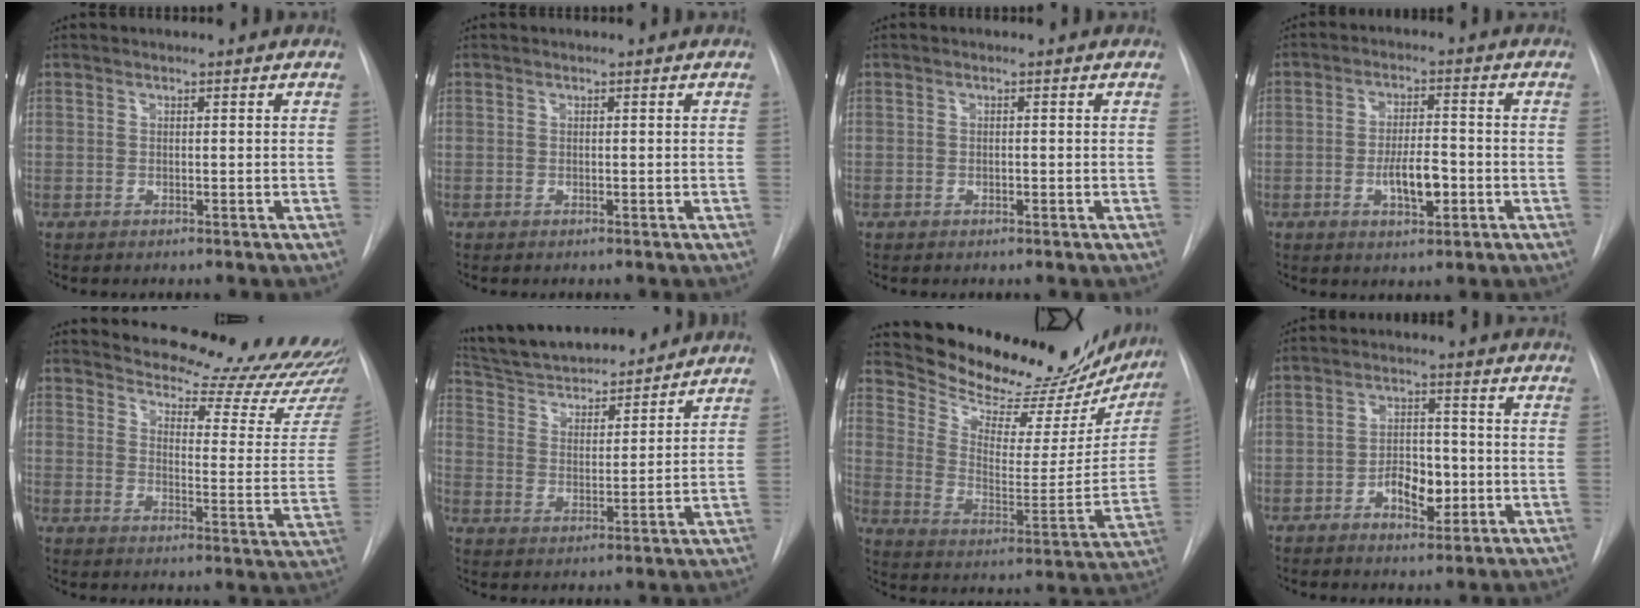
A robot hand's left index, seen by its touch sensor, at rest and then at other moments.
{"total": 0.0}
{"total": 0.6, "force": [-0.6, 0.1, 0.2], "torque": [-0.002, -0.004, -0.011]}
{"total": 6.0, "force": [-2.2, 2.0, 5.2], "torque": [-0.091, -0.003, -0.034]}
{"total": 21.5, "force": [20.8, 2.6, 4.9], "torque": [-0.056, -0.133, 0.228]}
{"total": 16.4, "force": [15.0, 3.2, 5.7], "torque": [-0.093, 0.010, 0.245]}
{"total": 23.8, "force": [21.7, 6.9, 6.9], "torque": [-0.099, -0.057, 0.288]}
{"total": 6.1, "force": [-2.4, 3.2, 4.7], "torque": [-0.078, 0.004, -0.036]}